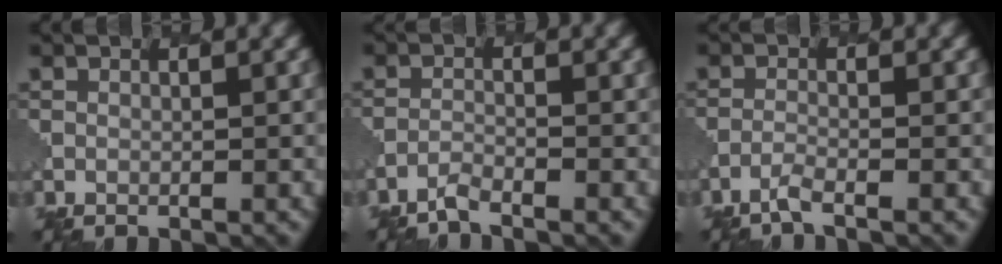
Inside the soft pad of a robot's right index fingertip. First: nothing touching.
{"total": 1.3, "force": [-1.3, 0.1, 0.2], "torque": [-0.006, -0.002, -0.032]}
{"total": 1.5, "force": [-1.2, 0.2, 0.8], "torque": [-0.015, -0.002, -0.033]}